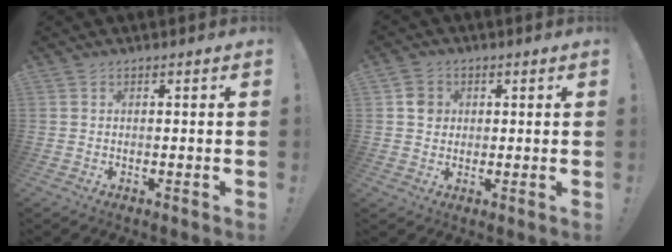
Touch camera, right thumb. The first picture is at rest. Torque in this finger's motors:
{"motor_torque": [0.07, 0.07, 0.01, -0.02, 0.00]}